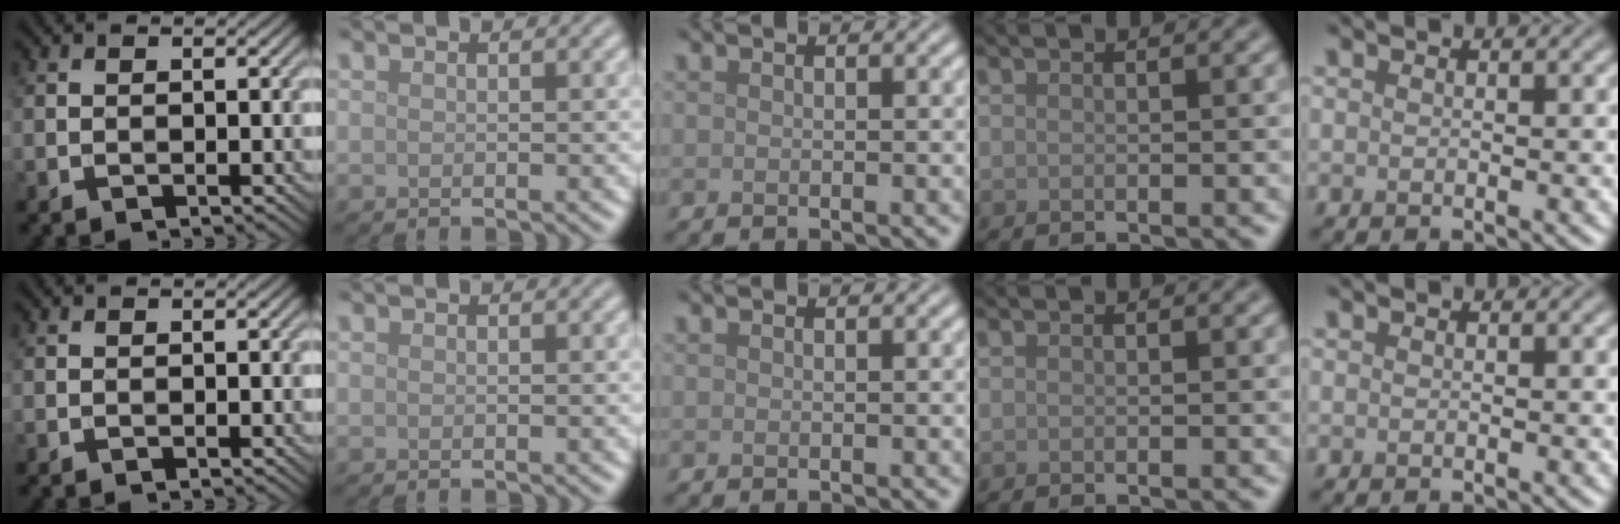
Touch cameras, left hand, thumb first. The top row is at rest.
{}